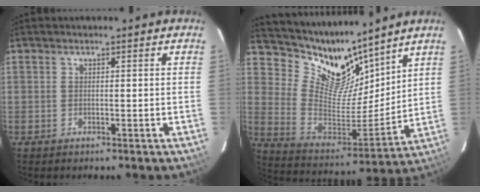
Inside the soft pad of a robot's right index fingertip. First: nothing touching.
{"total": 14.2, "force": [12.4, 5.1, 4.4], "torque": [-0.102, -0.035, 0.233]}